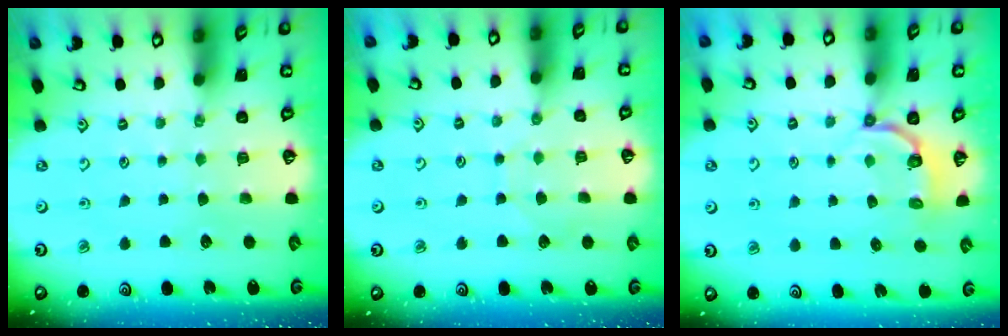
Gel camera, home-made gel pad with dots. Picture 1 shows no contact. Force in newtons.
{"total": 4.5, "press": 4.5, "slide": 0.5}
{"total": 3.7, "press": 2.2, "slide": 3.0}